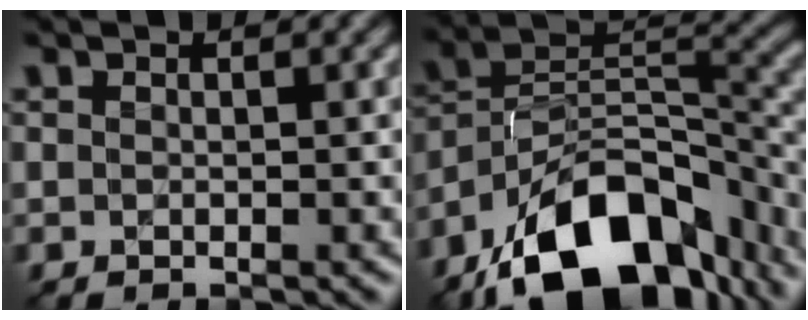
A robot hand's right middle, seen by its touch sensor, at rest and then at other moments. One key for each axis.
{"total": 14.8, "fx": -10.0, "fy": 7.2, "fz": 8.2, "tx": -0.141, "ty": 0.011, "tz": -0.185}